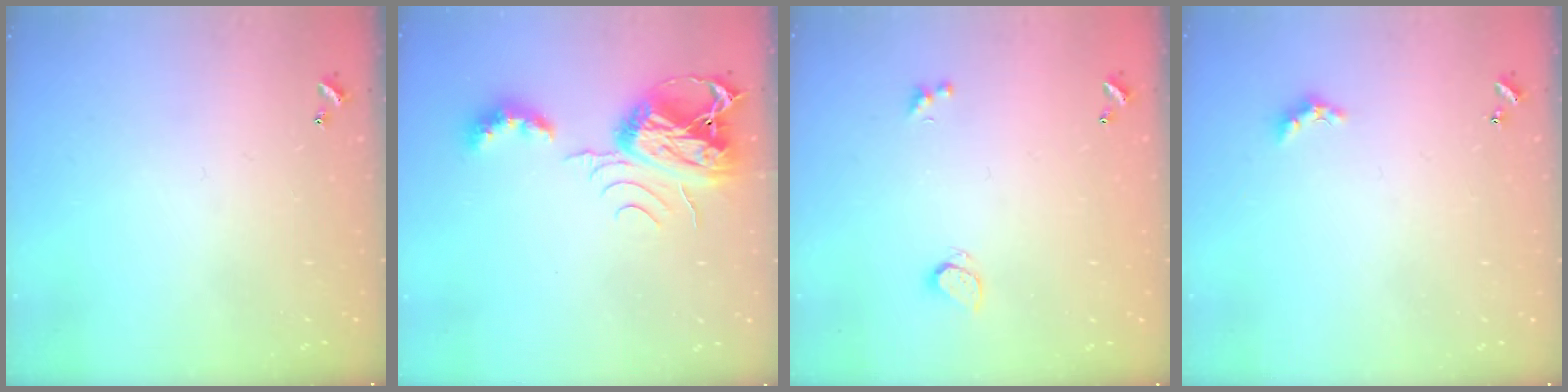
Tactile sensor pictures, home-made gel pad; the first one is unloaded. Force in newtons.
{"total": 8.7, "press": 8.6, "slide": 1.3}
{"total": 0.9, "press": 0.7, "slide": 0.5}
{"total": 1.7, "press": 1.6, "slide": 0.5}